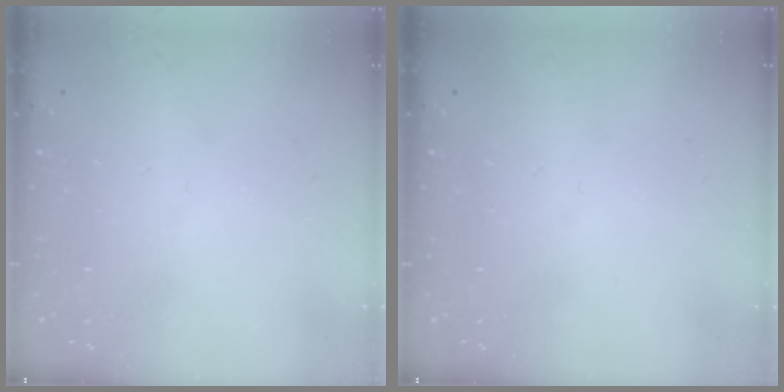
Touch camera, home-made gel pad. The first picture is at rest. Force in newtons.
{"total": 0.0}